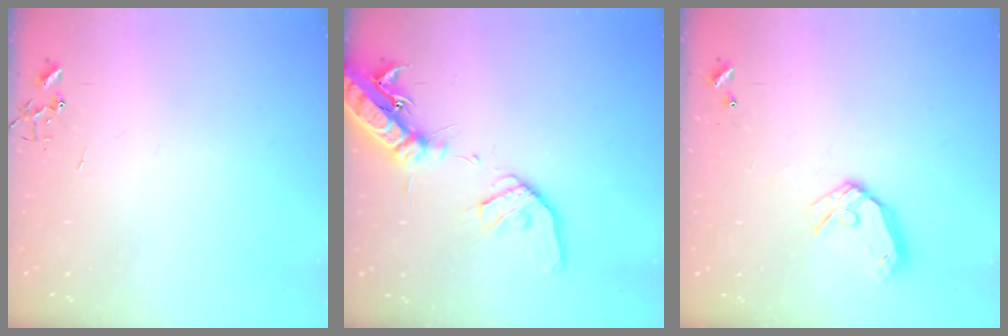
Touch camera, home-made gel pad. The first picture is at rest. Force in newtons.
{"total": 19.4, "press": 19.1, "slide": 3.5}
{"total": 11.2, "press": 11.0, "slide": 1.8}